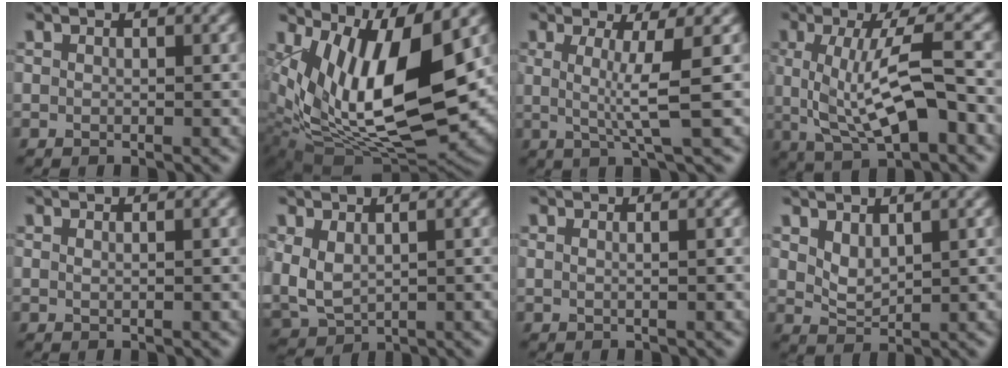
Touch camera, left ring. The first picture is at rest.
{"total": 12.4, "force": [4.1, 5.1, 10.5], "torque": [-0.191, -0.015, 0.081]}
{"total": 4.1, "force": [0.5, 0.5, 4.1], "torque": [-0.074, -0.007, 0.011]}
{"total": 7.5, "force": [0.2, 2.4, 7.1], "torque": [-0.129, -0.006, 0.004]}
{"total": 0.5, "force": [0.3, 0.2, 0.3], "torque": [-0.005, -0.002, 0.004]}
{"total": 4.3, "force": [0.7, 2.8, 3.2], "torque": [-0.086, -0.001, 0.017]}
{"total": 1.0, "force": [0.5, 0.5, 0.8], "torque": [-0.008, -0.003, -0.001]}
{"total": 2.1, "force": [1.2, 1.1, 1.3], "torque": [-0.030, -0.007, 0.031]}